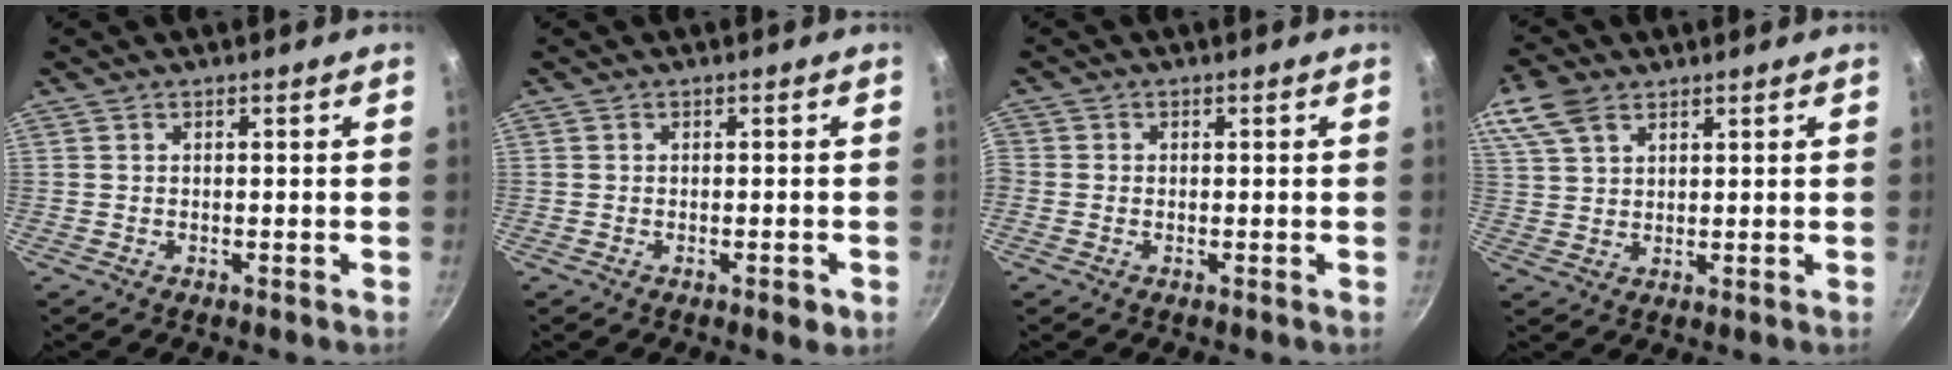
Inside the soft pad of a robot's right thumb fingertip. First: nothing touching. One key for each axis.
{"total": 2.2, "fx": -0.9, "fy": 0.8, "fz": 1.8, "tx": -0.022, "ty": 0.006, "tz": -0.013}
{"total": 1.0, "fx": -0.6, "fy": 0.7, "fz": 0.4, "tx": -0.014, "ty": 0.002, "tz": -0.019}
{"total": 8.6, "fx": 4.9, "fy": 5.1, "fz": 4.8, "tx": -0.094, "ty": 0.006, "tz": 0.097}